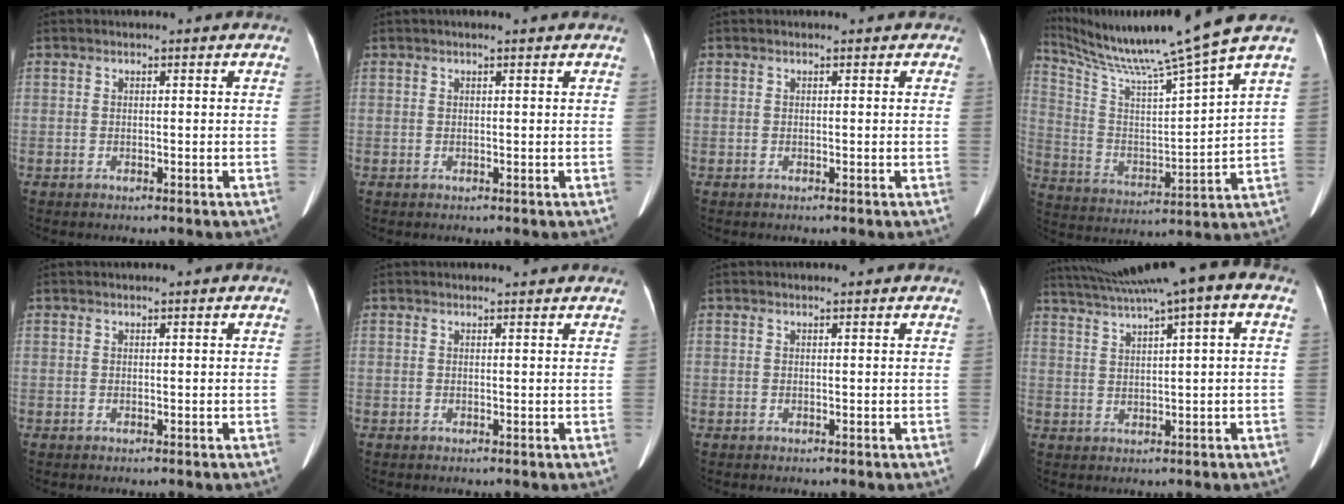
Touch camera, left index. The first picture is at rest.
{"total": 2.6, "force": [2.3, -0.1, 1.3], "torque": [-0.016, 0.017, 0.029]}
{"total": 1.4, "force": [1.1, 0.7, 0.7], "torque": [-0.002, 0.021, 0.009]}
{"total": 17.9, "force": [15.1, -3.1, 9.1], "torque": [-0.172, -0.033, 0.257]}
{"total": 1.0, "force": [0.8, -0.2, 0.5], "torque": [-0.010, 0.015, 0.019]}
{"total": 3.6, "force": [3.5, 0.2, 1.0], "torque": [-0.015, 0.015, 0.040]}
{"total": 1.8, "force": [1.6, -0.1, 0.8], "torque": [-0.010, 0.015, 0.023]}
{"total": 11.1, "force": [6.7, 0.3, 8.8], "torque": [-0.156, 0.047, 0.101]}